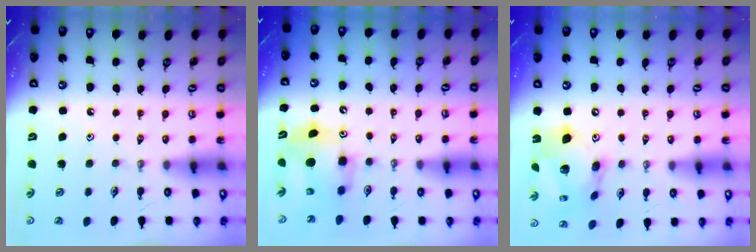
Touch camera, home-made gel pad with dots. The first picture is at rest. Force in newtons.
{"total": 8.7, "press": 8.7, "slide": 0.4}
{"total": 16.8, "press": 16.7, "slide": 1.8}